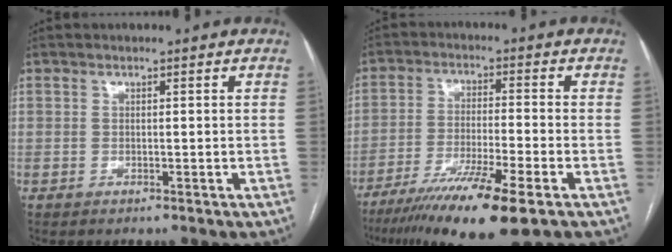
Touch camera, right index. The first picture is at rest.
{"total": 13.5, "force": [-8.7, 0.3, 10.4], "torque": [-0.188, -0.036, -0.149]}